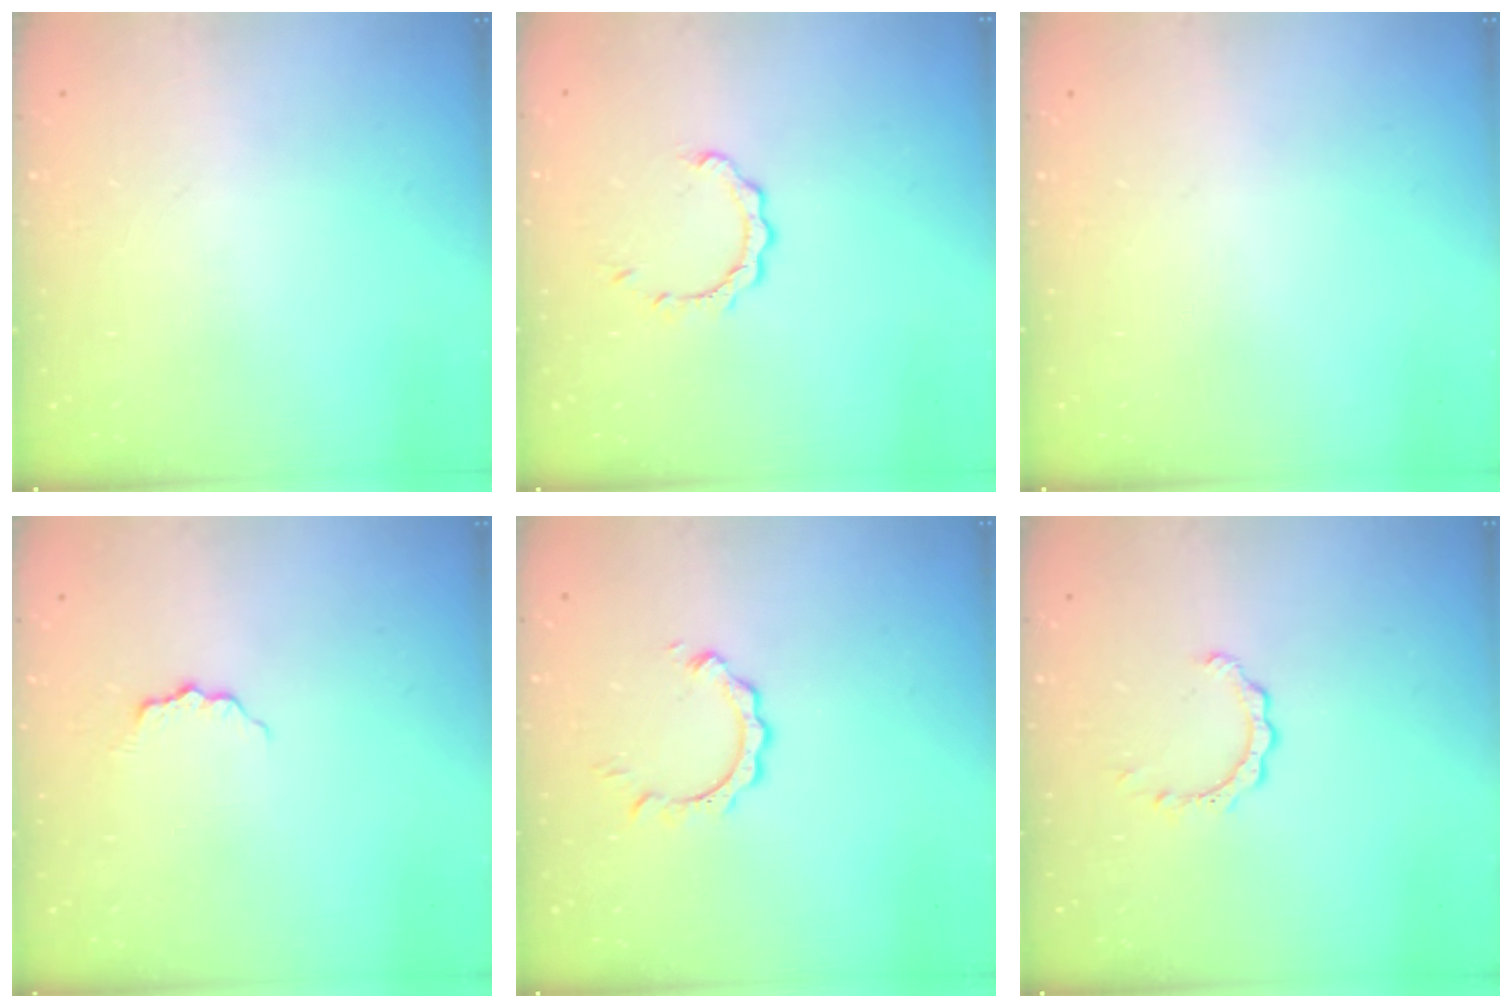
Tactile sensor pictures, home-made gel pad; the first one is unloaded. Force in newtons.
{"total": 2.7, "press": 2.6, "slide": 0.2}
{"total": 0.0}
{"total": 4.1, "press": 4.1, "slide": 0.5}
{"total": 3.4, "press": 3.4, "slide": 0.1}
{"total": 2.2, "press": 2.1, "slide": 0.3}